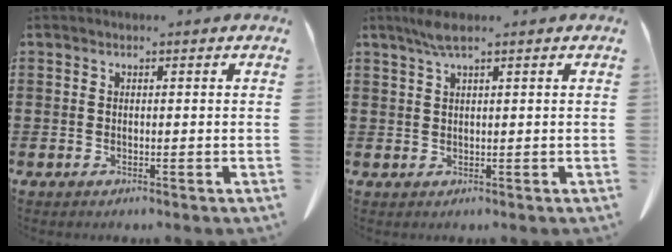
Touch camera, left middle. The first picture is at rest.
{"total": 2.5, "force": [1.7, 0.0, 1.8], "torque": [-0.037, 0.002, 0.031]}